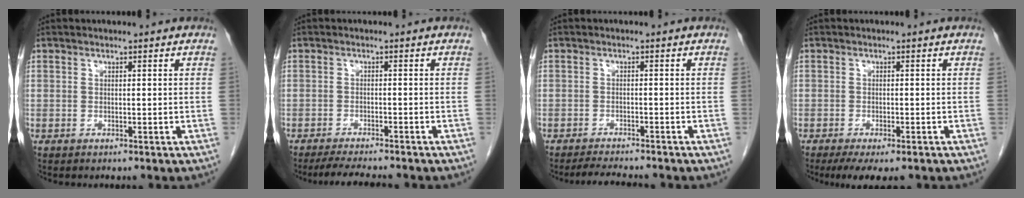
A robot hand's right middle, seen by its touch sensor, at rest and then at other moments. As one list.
[{"total": 6.7, "force": [-5.9, 0.5, 3.0], "torque": [-0.047, -0.018, -0.092]}, {"total": 4.9, "force": [-4.6, 0.2, 1.7], "torque": [-0.030, -0.017, -0.071]}, {"total": 5.9, "force": [-4.3, 1.8, 3.7], "torque": [-0.052, -0.013, -0.063]}]